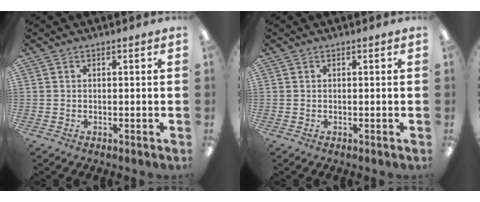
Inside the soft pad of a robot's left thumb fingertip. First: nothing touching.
{"total": 0.0}